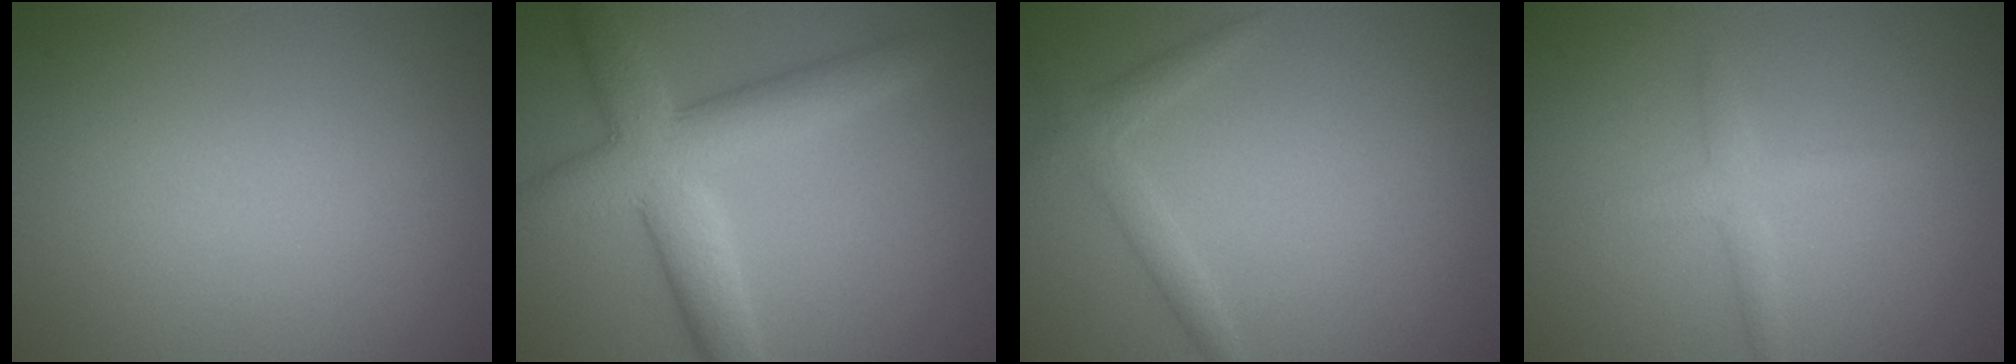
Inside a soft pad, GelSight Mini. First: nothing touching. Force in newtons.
{"total": 7.1, "press": 7.1, "slide": 0.2}
{"total": 1.9, "press": 1.9, "slide": 0.2}
{"total": 2.0, "press": 2.0, "slide": 0.1}